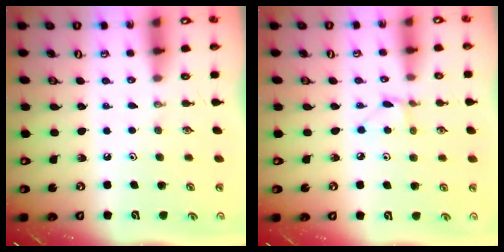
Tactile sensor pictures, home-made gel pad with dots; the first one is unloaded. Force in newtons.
{"total": 3.2, "press": 3.1, "slide": 0.4}